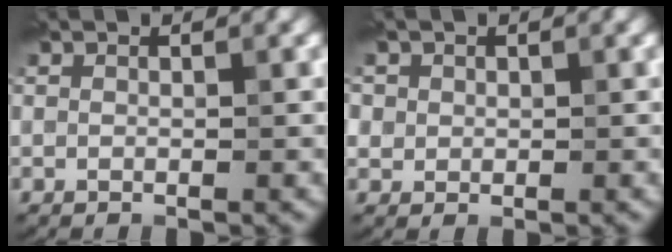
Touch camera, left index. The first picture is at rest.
{"total": 2.9, "force": [1.4, 2.3, 1.1], "torque": [-0.024, 0.012, 0.021]}